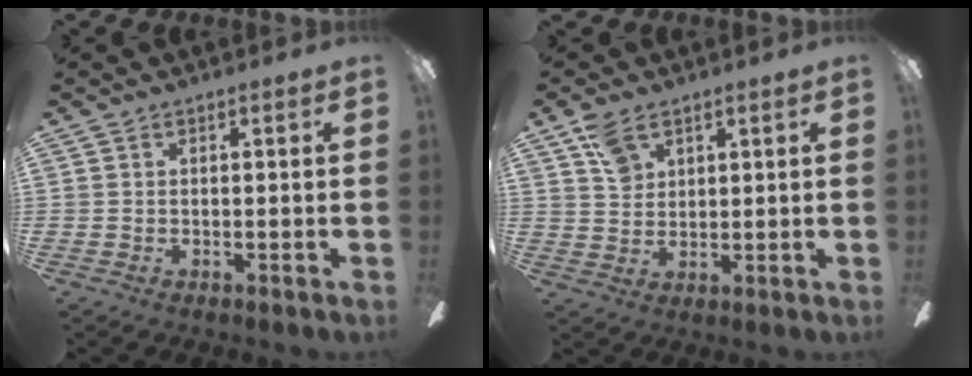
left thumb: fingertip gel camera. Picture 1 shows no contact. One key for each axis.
{"total": 6.0, "fx": 3.9, "fy": 3.6, "fz": 2.8, "tx": -0.053, "ty": -0.006, "tz": 0.073}